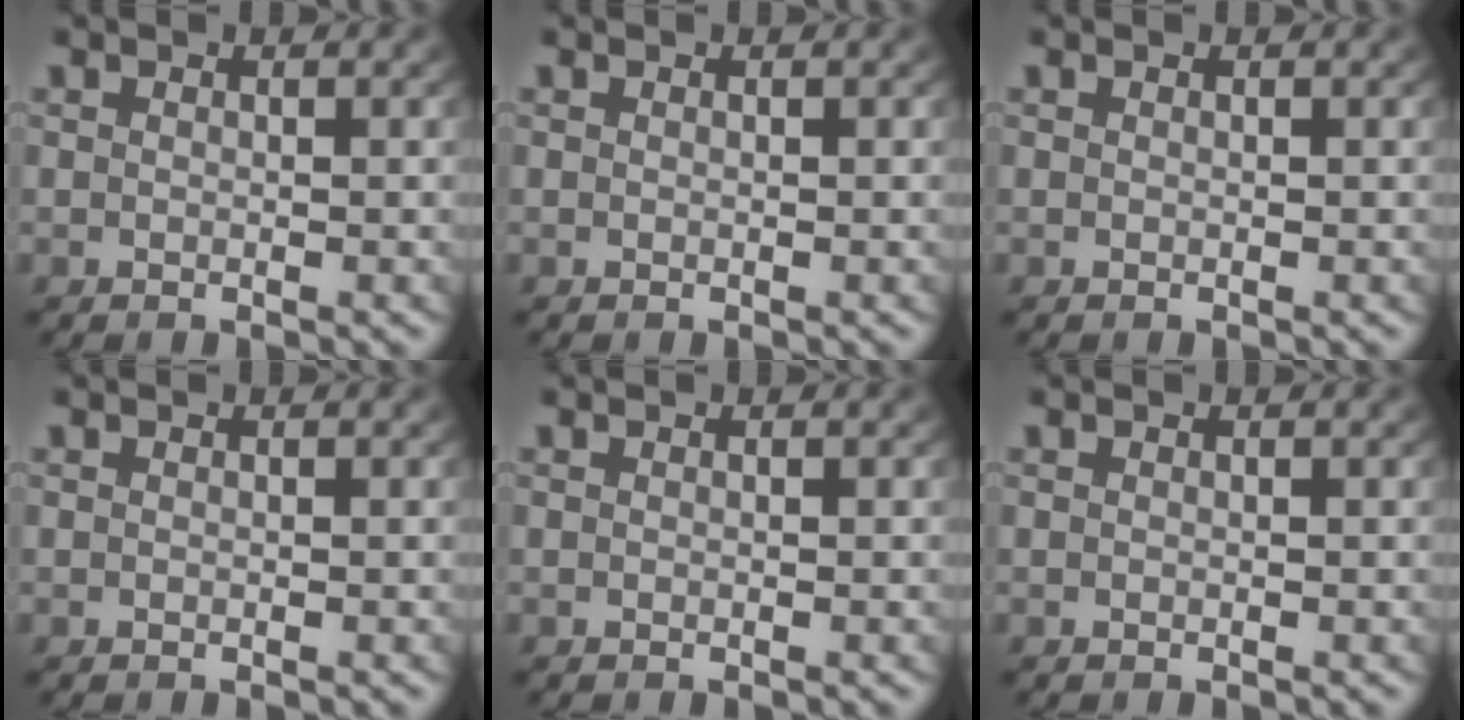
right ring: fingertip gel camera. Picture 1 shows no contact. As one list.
[{"total": 0.0}, {"total": 0.0}, {"total": 0.0}, {"total": 0.0}, {"total": 0.0}]